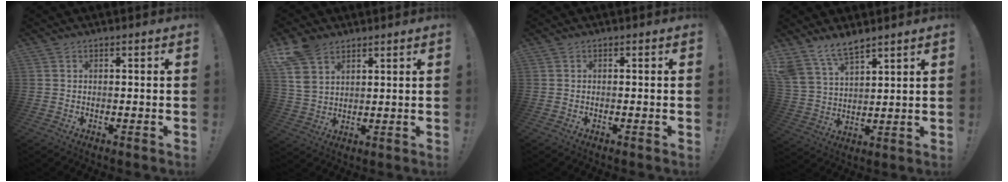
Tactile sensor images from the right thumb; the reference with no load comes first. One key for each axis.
{"total": 9.5, "fx": 6.2, "fy": 5.6, "fz": 4.5, "tx": -0.083, "ty": -0.019, "tz": 0.125}
{"total": 0.0}
{"total": 9.2, "fx": 7.8, "fy": 3.5, "fz": 3.5, "tx": -0.083, "ty": -0.042, "tz": 0.156}